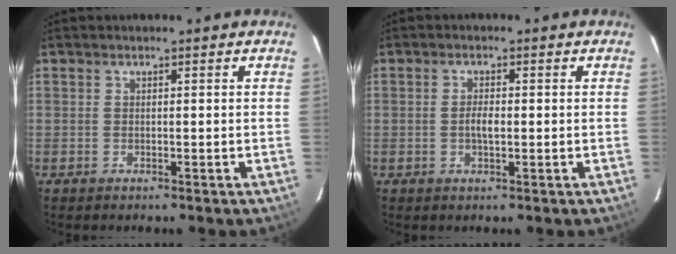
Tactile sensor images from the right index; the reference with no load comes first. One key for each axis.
{"total": 2.3, "fx": -0.2, "fy": 0.6, "fz": 2.2, "tx": -0.042, "ty": 0.001, "tz": -0.005}